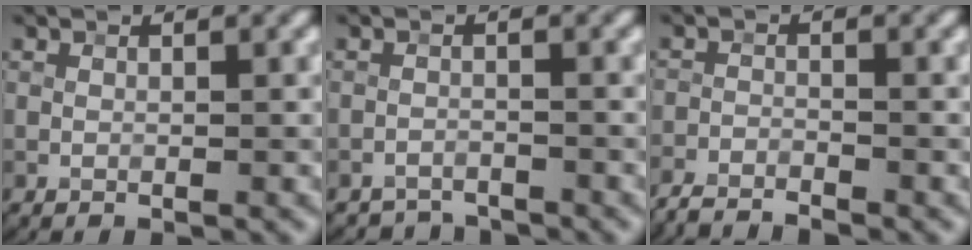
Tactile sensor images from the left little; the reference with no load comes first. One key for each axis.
{"total": 1.8, "fx": -1.7, "fy": 0.3, "fz": -0.5, "tx": 0.018, "ty": 0.000, "tz": -0.033}
{"total": 3.0, "fx": -2.9, "fy": 0.1, "fz": 0.4, "tx": -0.010, "ty": -0.007, "tz": -0.061}